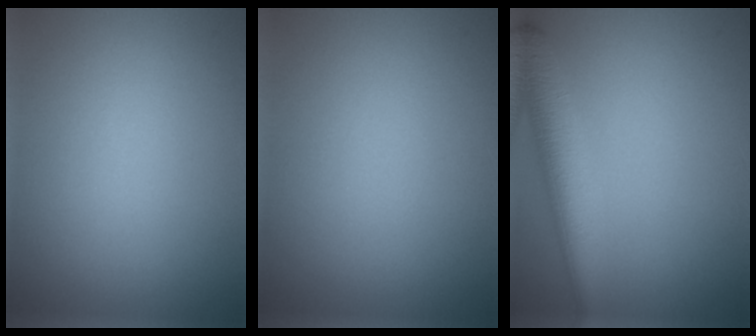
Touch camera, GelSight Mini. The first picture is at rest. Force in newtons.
{"total": 0.0}
{"total": 5.7, "press": 5.7, "slide": 0.4}